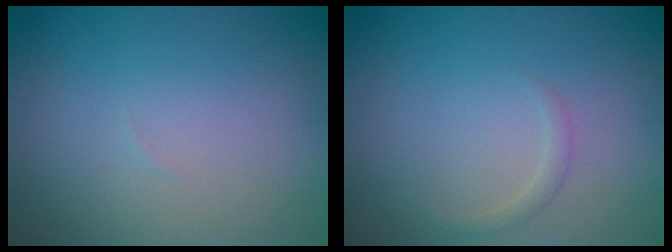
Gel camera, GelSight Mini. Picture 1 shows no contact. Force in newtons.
{"total": 0.9, "press": 0.9, "slide": 0.0}